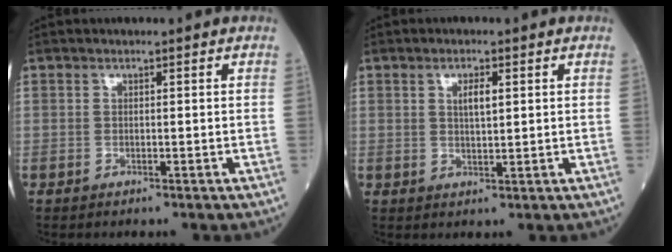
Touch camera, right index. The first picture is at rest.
{"total": 2.6, "force": [0.9, 0.7, 2.3], "torque": [-0.040, -0.001, 0.016]}